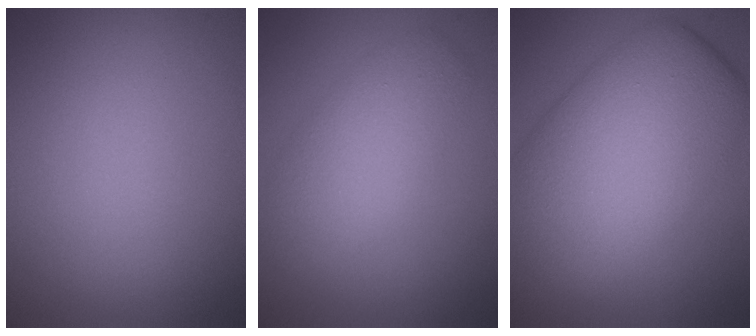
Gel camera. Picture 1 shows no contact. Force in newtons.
{"total": 3.9, "press": 3.9, "slide": 0.2}
{"total": 12.0, "press": 12.0, "slide": 0.5}